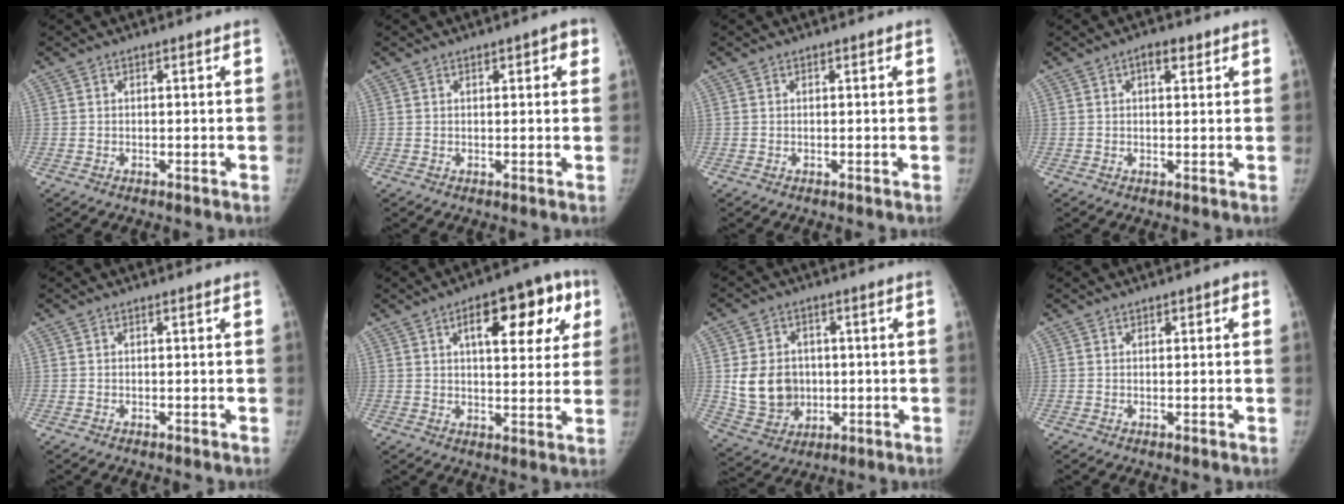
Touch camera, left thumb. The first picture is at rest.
{"total": 3.3, "force": [1.4, 1.4, 2.6], "torque": [-0.017, 0.000, 0.013]}
{"total": 0.0}
{"total": 3.2, "force": [1.6, 1.5, 2.4], "torque": [-0.025, -0.003, 0.021]}
{"total": 0.0}
{"total": 16.2, "force": [6.3, 7.0, 13.1], "torque": [-0.126, 0.007, 0.079]}
{"total": 11.3, "force": [0.2, 9.5, 6.0], "torque": [-0.071, -0.007, 0.020]}
{"total": 1.8, "force": [0.8, 1.0, 1.3], "torque": [-0.010, 0.001, 0.009]}